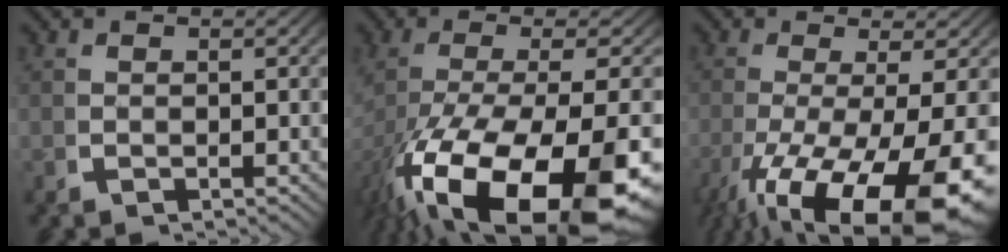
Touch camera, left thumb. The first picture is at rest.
{"total": 15.4, "force": [-4.8, 7.7, 12.5], "torque": [-0.264, -0.062, -0.029]}
{"total": 12.2, "force": [-4.2, 5.7, 9.9], "torque": [-0.195, -0.051, -0.032]}